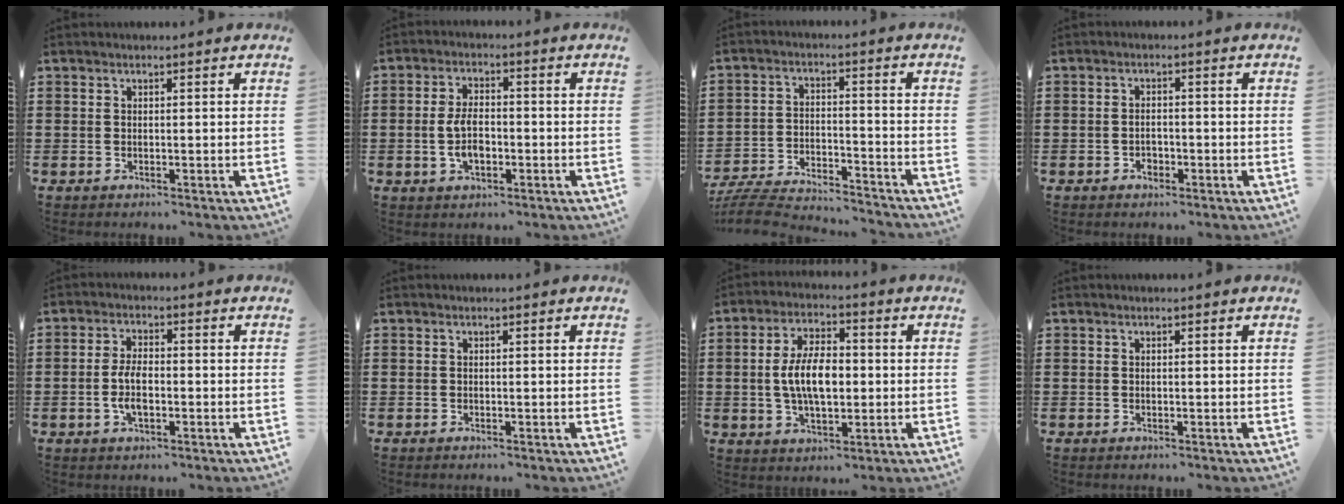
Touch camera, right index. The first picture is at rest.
{"total": 5.4, "force": [-0.9, 2.8, 4.5], "torque": [-0.104, 0.000, -0.022]}
{"total": 6.3, "force": [-6.2, 0.4, 1.2], "torque": [-0.042, -0.003, -0.128]}
{"total": 1.6, "force": [-0.8, 1.1, 0.9], "torque": [-0.020, 0.000, -0.017]}
{"total": 4.8, "force": [-0.9, 2.1, 4.2], "torque": [-0.097, 0.000, -0.023]}
{"total": 0.0}
{"total": 8.1, "force": [-0.2, 4.0, 7.0], "torque": [-0.142, 0.002, -0.012]}
{"total": 0.0}